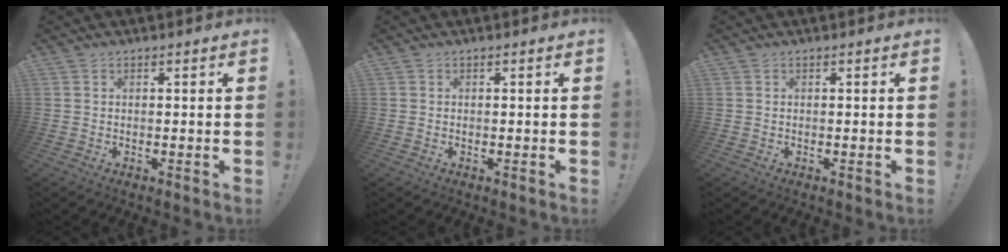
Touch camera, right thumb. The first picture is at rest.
{"total": 0.0}
{"total": 0.0}